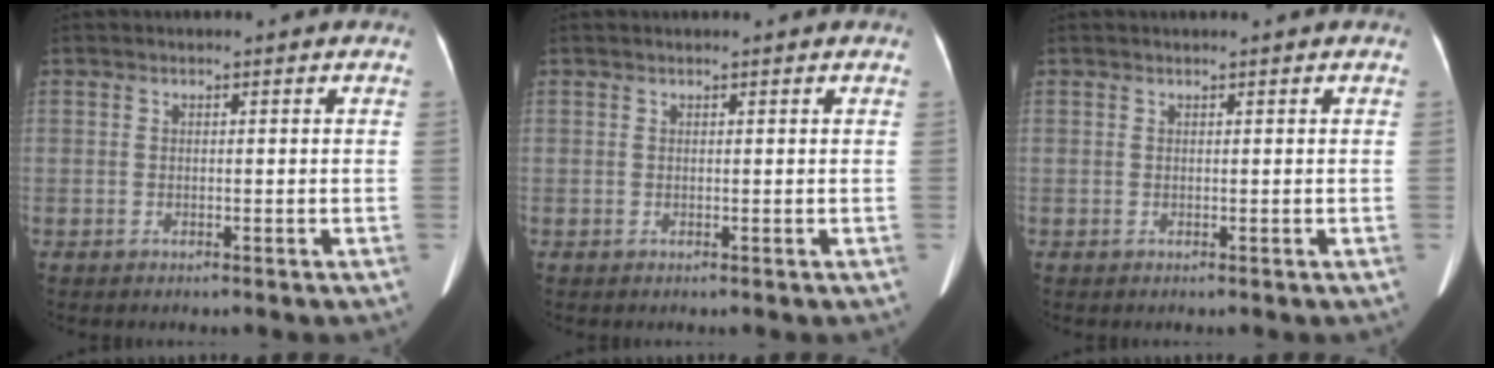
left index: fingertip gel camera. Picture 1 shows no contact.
{"total": 1.2, "force": [1.1, 0.0, 0.4], "torque": [-0.006, 0.020, 0.018]}
{"total": 0.5, "force": [0.5, -0.1, 0.2], "torque": [-0.004, 0.008, 0.012]}